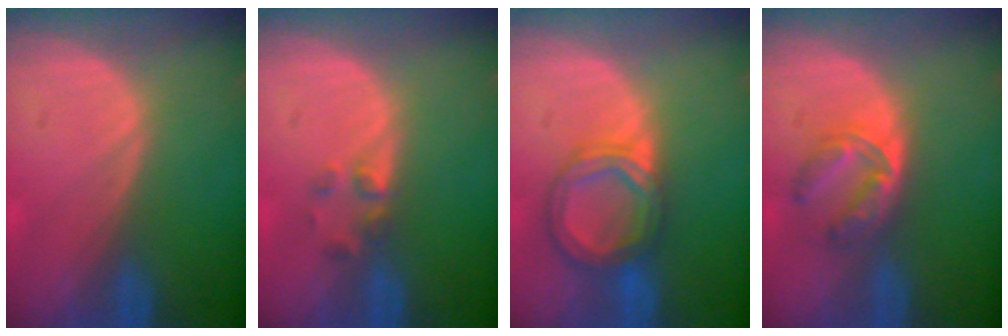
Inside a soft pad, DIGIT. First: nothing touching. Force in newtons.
{"total": 2.0, "press": 1.9, "slide": 0.8}
{"total": 6.6, "press": 6.0, "slide": 2.8}
{"total": 5.3, "press": 5.1, "slide": 1.3}